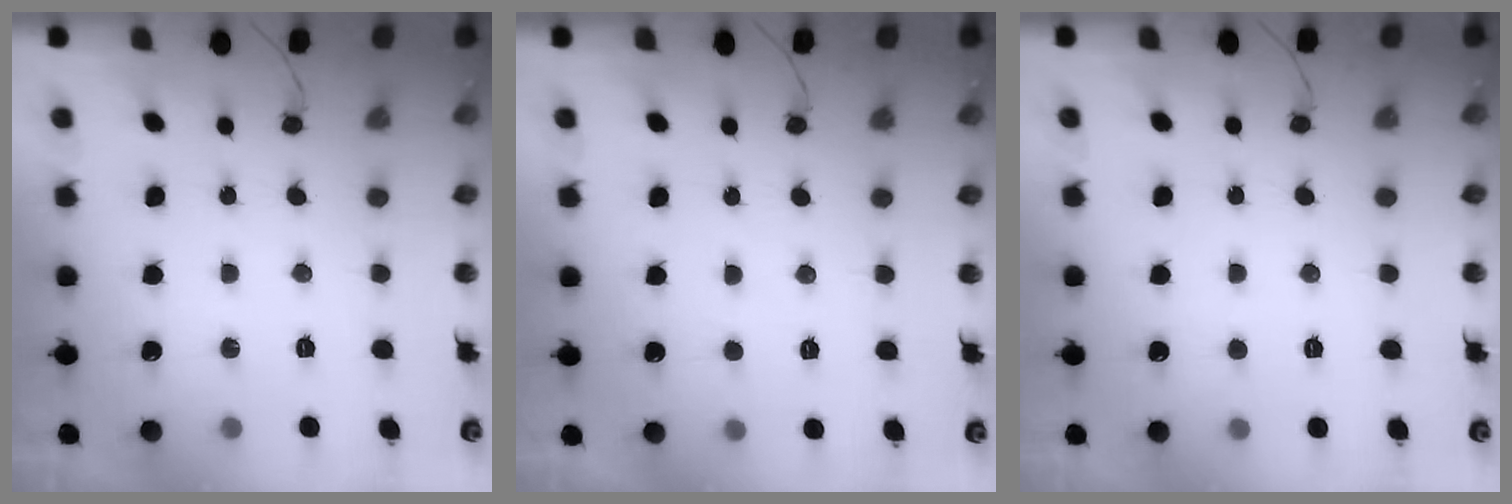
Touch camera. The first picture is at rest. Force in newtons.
{"total": 1.6, "press": 1.6, "slide": 0.2}
{"total": 2.7, "press": 2.7, "slide": 0.3}